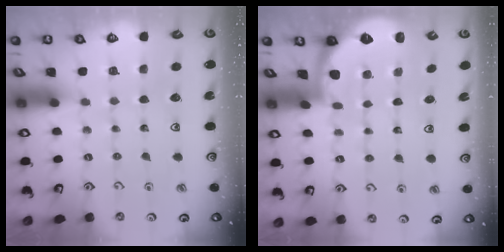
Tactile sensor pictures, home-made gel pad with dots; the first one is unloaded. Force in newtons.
{"total": 1.6, "press": 1.6, "slide": 0.1}